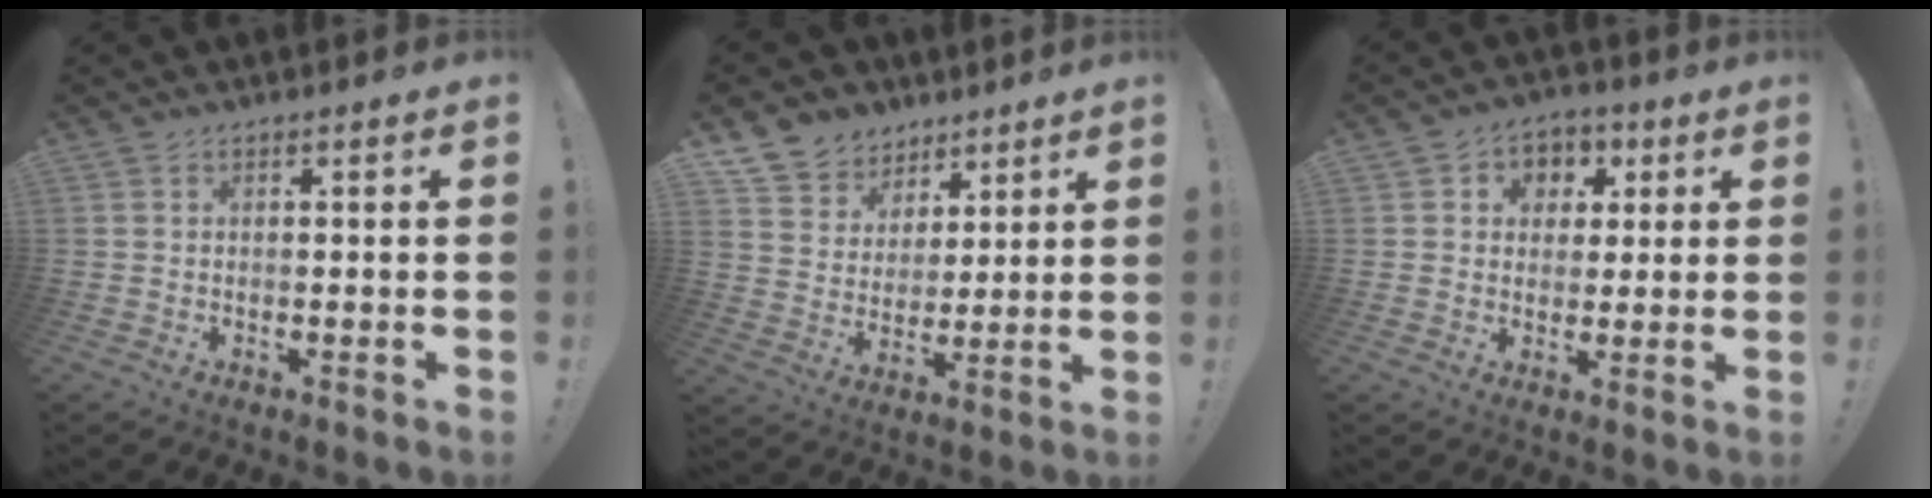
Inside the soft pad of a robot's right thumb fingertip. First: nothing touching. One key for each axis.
{"total": 10.0, "fx": 6.8, "fy": 7.2, "fz": 1.4, "tx": -0.031, "ty": -0.051, "tz": 0.136}
{"total": 5.9, "fx": 0.4, "fy": 5.7, "fz": 1.4, "tx": -0.012, "ty": 0.000, "tz": 0.011}